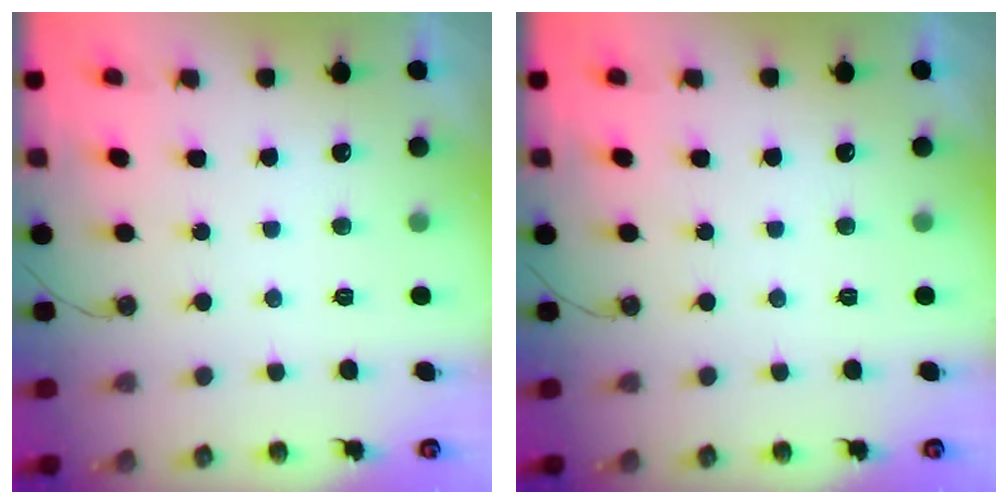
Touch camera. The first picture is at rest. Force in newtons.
{"total": 0.0}